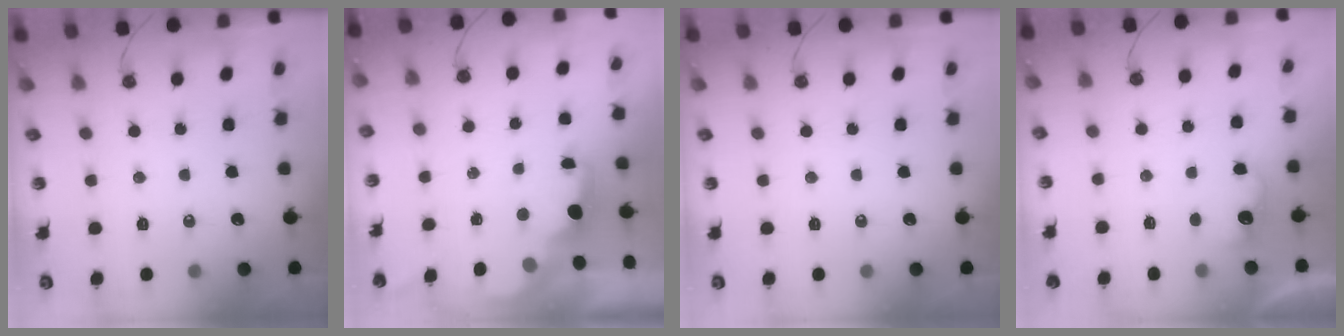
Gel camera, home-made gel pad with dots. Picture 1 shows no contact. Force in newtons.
{"total": 1.7, "press": 1.6, "slide": 0.7}
{"total": 0.0}
{"total": 3.4, "press": 3.3, "slide": 1.0}